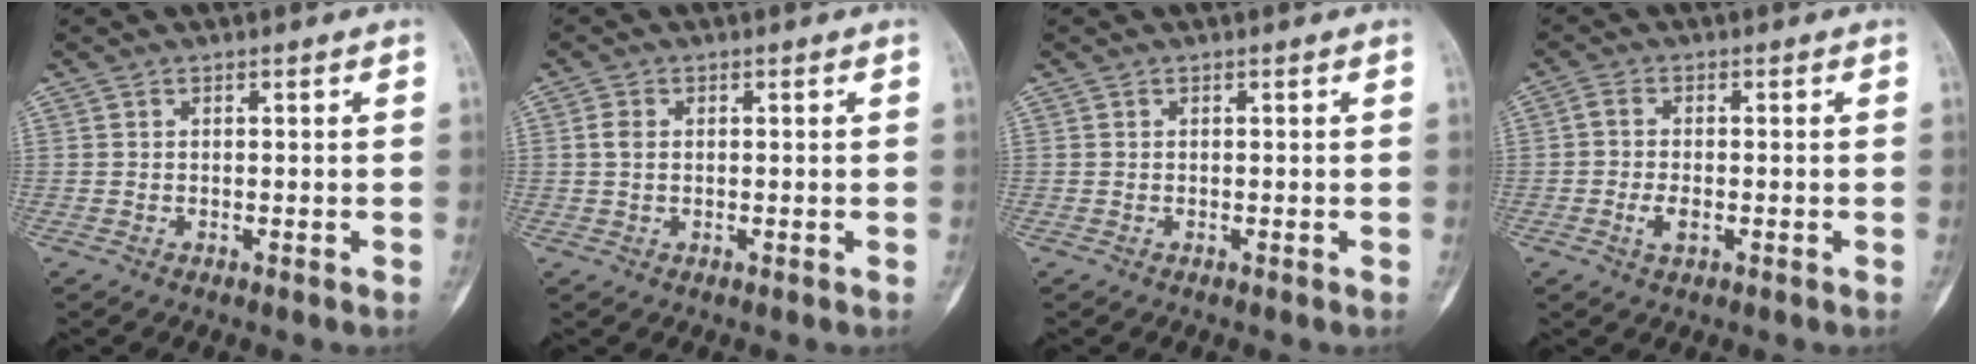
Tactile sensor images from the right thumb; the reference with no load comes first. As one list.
[{"total": 2.4, "force": [0.3, 1.6, 1.7], "torque": [-0.037, 0.002, 0.004]}, {"total": 0.0}, {"total": 3.7, "force": [-1.1, 1.9, 2.9], "torque": [-0.061, 0.008, -0.021]}]